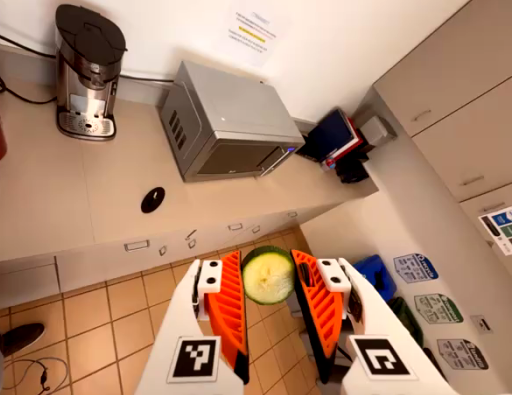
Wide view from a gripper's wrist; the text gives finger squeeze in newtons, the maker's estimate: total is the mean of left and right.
{"total": 8.5, "left": 8.3, "right": 8.6}